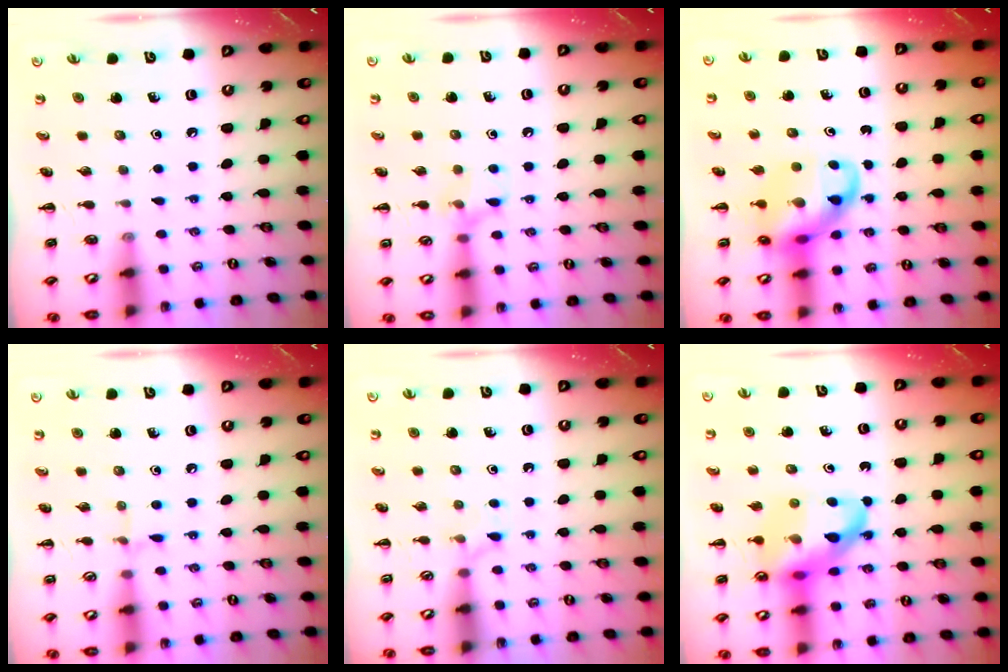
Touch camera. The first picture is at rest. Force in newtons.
{"total": 7.7, "press": 7.6, "slide": 1.6}
{"total": 11.5, "press": 11.1, "slide": 2.8}
{"total": 5.3, "press": 5.0, "slide": 1.9}
{"total": 5.1, "press": 4.9, "slide": 1.6}
{"total": 15.9, "press": 15.4, "slide": 3.8}